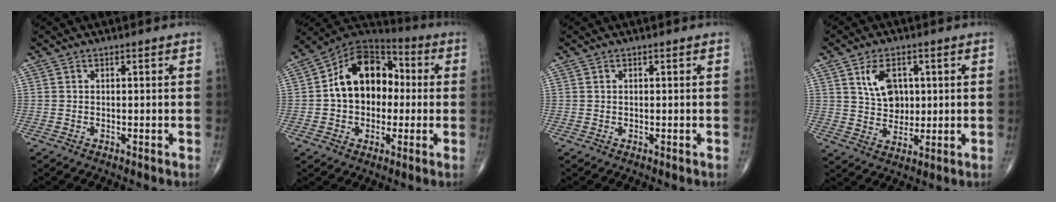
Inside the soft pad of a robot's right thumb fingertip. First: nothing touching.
{"total": 16.2, "force": [0.7, 11.6, 11.3], "torque": [-0.141, 0.038, 0.000]}
{"total": 0.0}
{"total": 7.5, "force": [2.4, 5.1, 4.9], "torque": [-0.061, -0.012, 0.048]}